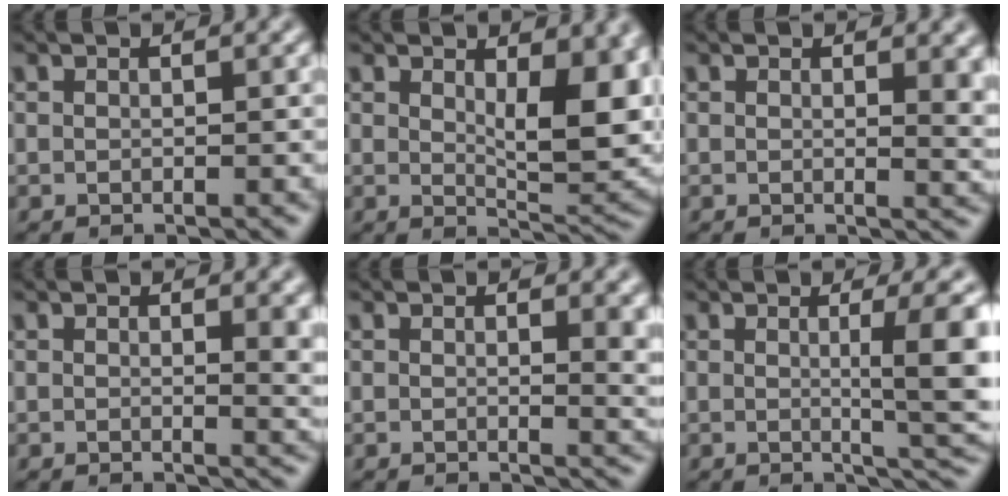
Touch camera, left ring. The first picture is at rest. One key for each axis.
{"total": 7.9, "fx": 1.6, "fy": 3.1, "fz": 7.1, "tx": -0.100, "ty": -0.007, "tz": 0.033}
{"total": 3.1, "fx": 0.9, "fy": 1.1, "fz": 2.7, "tx": -0.025, "ty": -0.003, "tz": 0.014}
{"total": 3.1, "fx": 0.8, "fy": 1.1, "fz": 2.7, "tx": -0.024, "ty": 0.000, "tz": 0.011}
{"total": 3.4, "fx": 0.9, "fy": 1.3, "fz": 3.0, "tx": -0.025, "ty": -0.002, "tz": 0.012}
{"total": 6.1, "fx": 0.4, "fy": 1.4, "fz": 5.9, "tx": -0.070, "ty": -0.003, "tz": 0.006}